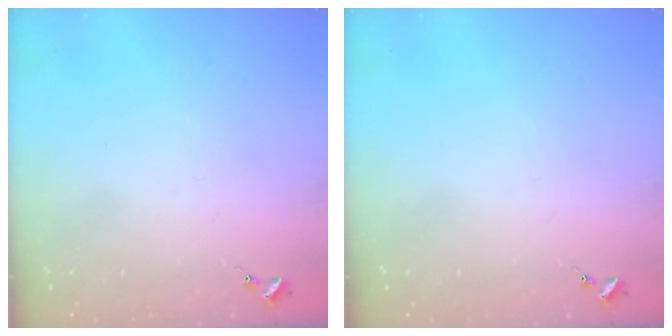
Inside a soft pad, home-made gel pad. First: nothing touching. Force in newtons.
{"total": 0.0}